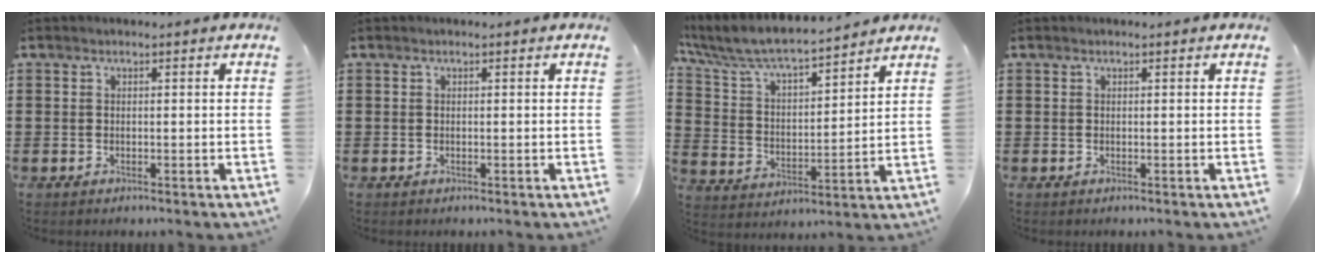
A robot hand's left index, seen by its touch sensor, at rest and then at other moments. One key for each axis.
{"total": 0.0}
{"total": 7.1, "fx": 6.5, "fy": 1.1, "fz": 2.8, "tx": -0.084, "ty": -0.040, "tz": 0.108}
{"total": 0.0}